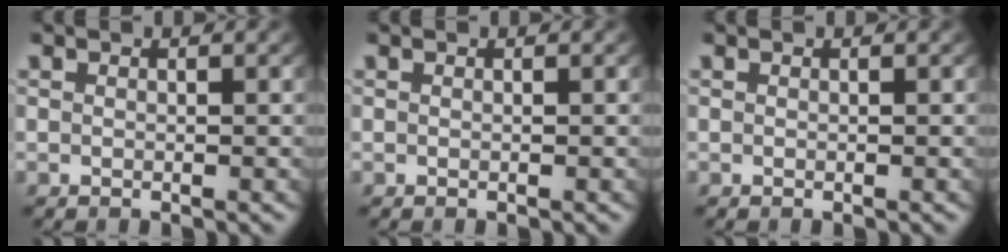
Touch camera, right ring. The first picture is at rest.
{"total": 0.0}
{"total": 0.0}